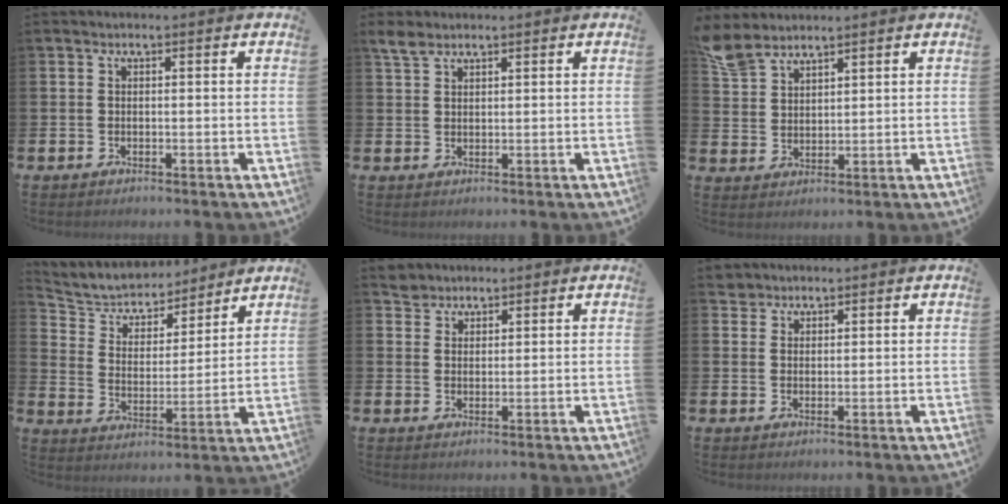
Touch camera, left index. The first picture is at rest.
{"total": 3.0, "force": [2.4, 1.3, 1.2], "torque": [-0.021, -0.001, 0.043]}
{"total": 5.2, "force": [4.8, 1.8, 1.0], "torque": [-0.029, -0.020, 0.089]}
{"total": 6.2, "force": [5.8, 2.1, 0.6], "torque": [-0.051, -0.042, 0.098]}
{"total": 2.8, "force": [2.6, 1.0, -0.5], "torque": [0.009, -0.006, 0.050]}
{"total": 2.4, "force": [2.2, 1.0, -0.3], "torque": [0.008, -0.005, 0.040]}